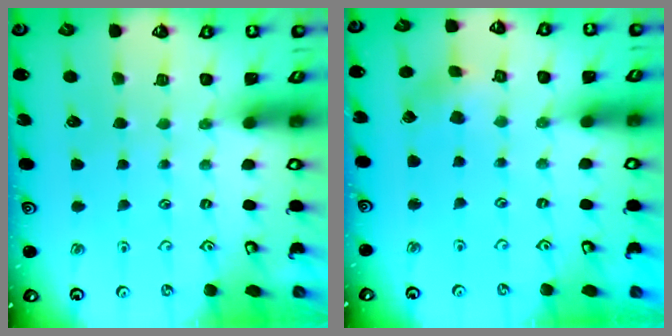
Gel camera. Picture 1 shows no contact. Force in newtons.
{"total": 1.9, "press": 1.9, "slide": 0.2}